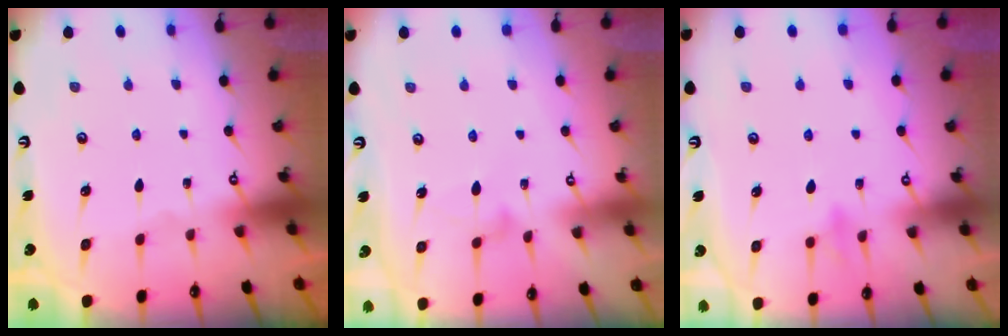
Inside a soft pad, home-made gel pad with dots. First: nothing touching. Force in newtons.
{"total": 8.3, "press": 8.3, "slide": 0.4}
{"total": 8.3, "press": 8.1, "slide": 1.6}